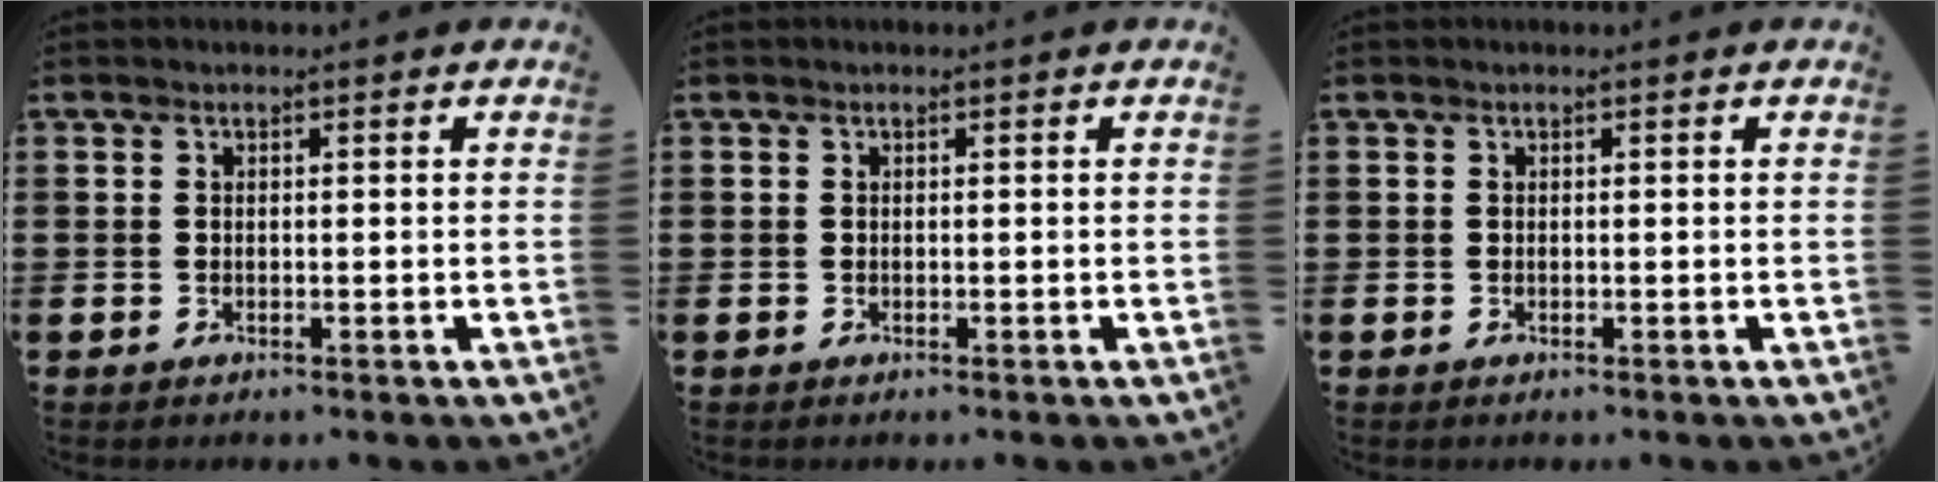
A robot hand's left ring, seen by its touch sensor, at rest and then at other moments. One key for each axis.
{"total": 0.0}
{"total": 0.0}